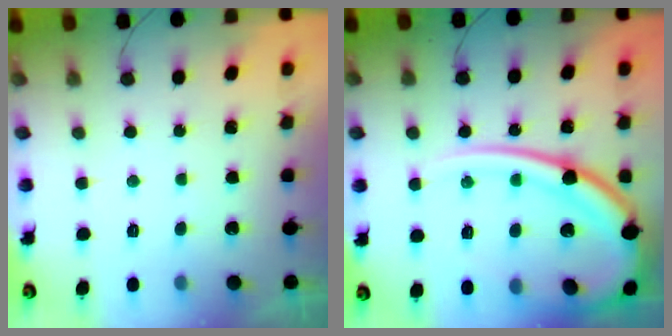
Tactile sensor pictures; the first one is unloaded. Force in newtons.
{"total": 23.3, "press": 23.1, "slide": 2.6}